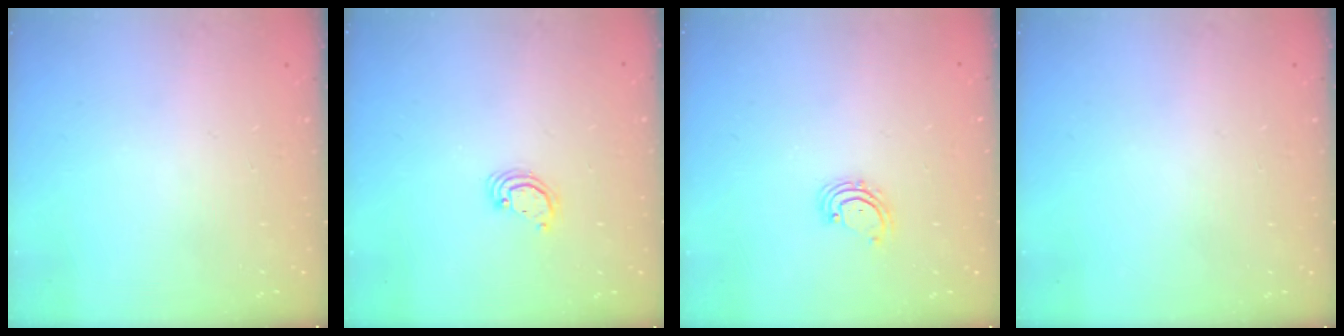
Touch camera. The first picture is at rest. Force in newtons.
{"total": 2.7, "press": 2.7, "slide": 0.2}
{"total": 2.8, "press": 2.8, "slide": 0.2}
{"total": 0.0}